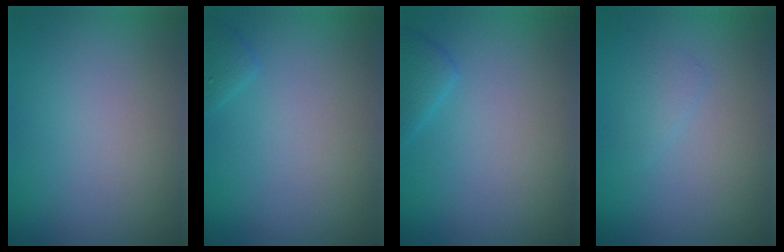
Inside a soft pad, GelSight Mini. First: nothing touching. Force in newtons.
{"total": 0.9, "press": 0.9, "slide": 0.0}
{"total": 1.5, "press": 1.5, "slide": 0.2}
{"total": 0.9, "press": 0.9, "slide": 0.0}